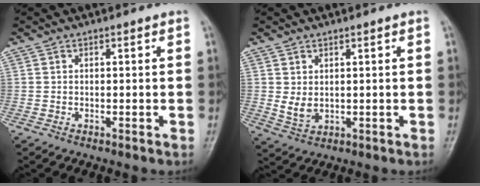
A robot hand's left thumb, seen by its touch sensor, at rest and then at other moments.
{"total": 3.2, "force": [0.7, 2.1, 2.3], "torque": [-0.037, -0.010, 0.022]}